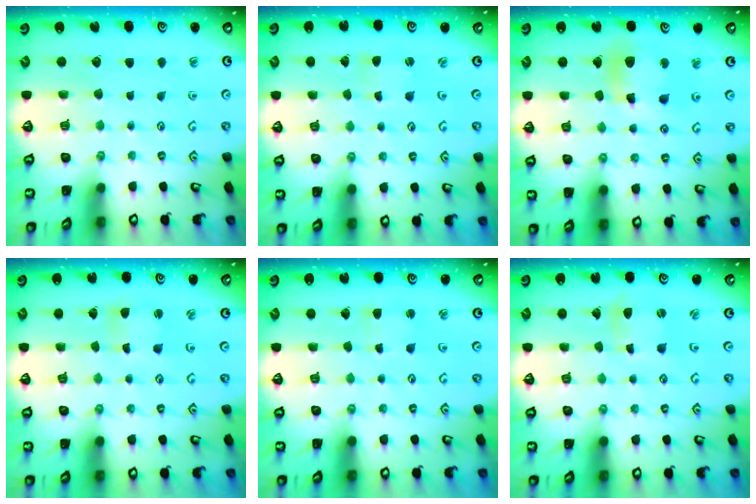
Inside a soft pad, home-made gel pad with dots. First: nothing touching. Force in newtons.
{"total": 0.7, "press": 0.7, "slide": 0.2}
{"total": 10.9, "press": 10.7, "slide": 2.1}
{"total": 2.7, "press": 2.7, "slide": 0.3}
{"total": 3.7, "press": 3.7, "slide": 0.3}
{"total": 2.6, "press": 2.6, "slide": 0.3}